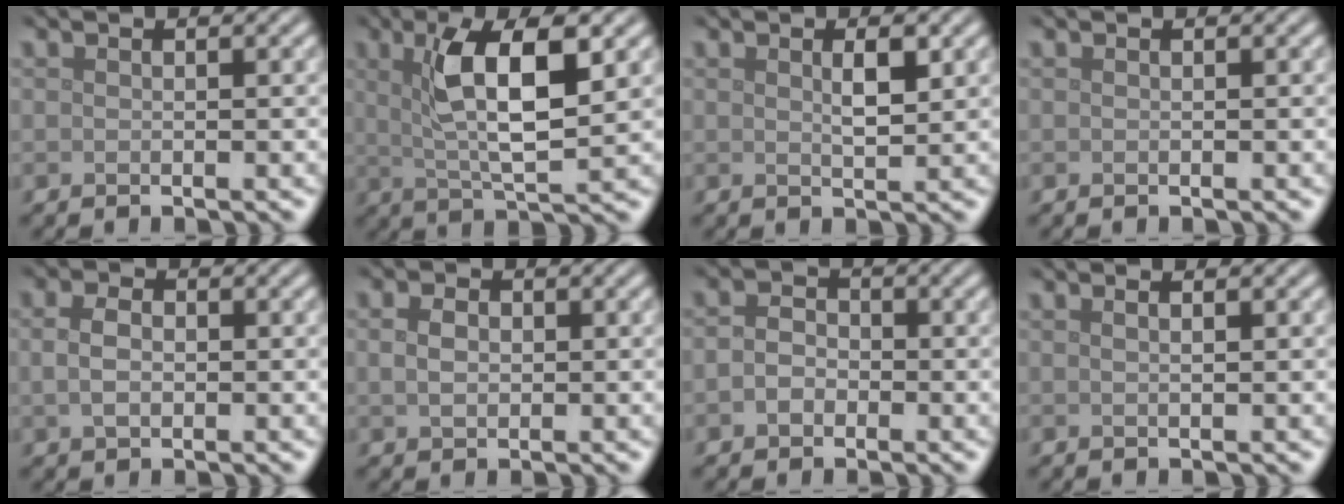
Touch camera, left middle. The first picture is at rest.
{"total": 7.4, "force": [2.3, 2.1, 6.8], "torque": [-0.120, 0.004, 0.039]}
{"total": 2.0, "force": [0.8, 0.5, 1.7], "torque": [-0.029, -0.002, 0.015]}
{"total": 0.0}
{"total": 2.4, "force": [0.1, 1.6, 1.7], "torque": [-0.038, 0.002, 0.001]}
{"total": 2.4, "force": [0.4, 1.8, 1.5], "torque": [-0.029, 0.004, 0.003]}
{"total": 2.0, "force": [-0.6, 1.6, 1.0], "torque": [-0.018, 0.001, -0.019]}
{"total": 1.0, "force": [0.5, 0.3, 0.8], "torque": [-0.007, 0.000, 0.004]}